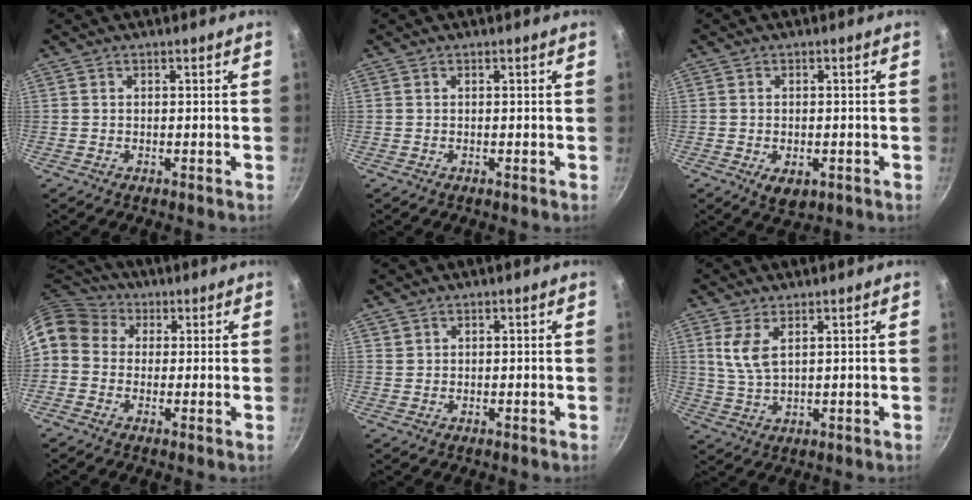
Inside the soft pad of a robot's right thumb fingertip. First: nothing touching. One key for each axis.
{"total": 0.0}
{"total": 4.3, "fx": -1.3, "fy": 2.7, "fz": 3.1, "tx": -0.040, "ty": -0.005, "tz": -0.013}
{"total": 11.8, "fx": 2.2, "fy": 9.9, "fz": 6.0, "tx": -0.116, "ty": 0.035, "tz": 0.020}
{"total": 0.8, "fx": 0.5, "fy": 0.6, "fz": 0.1, "tx": 0.007, "ty": 0.008, "tz": 0.011}
{"total": 5.7, "fx": 2.3, "fy": 2.6, "fz": 4.5, "tx": -0.089, "ty": -0.018, "tz": 0.050}